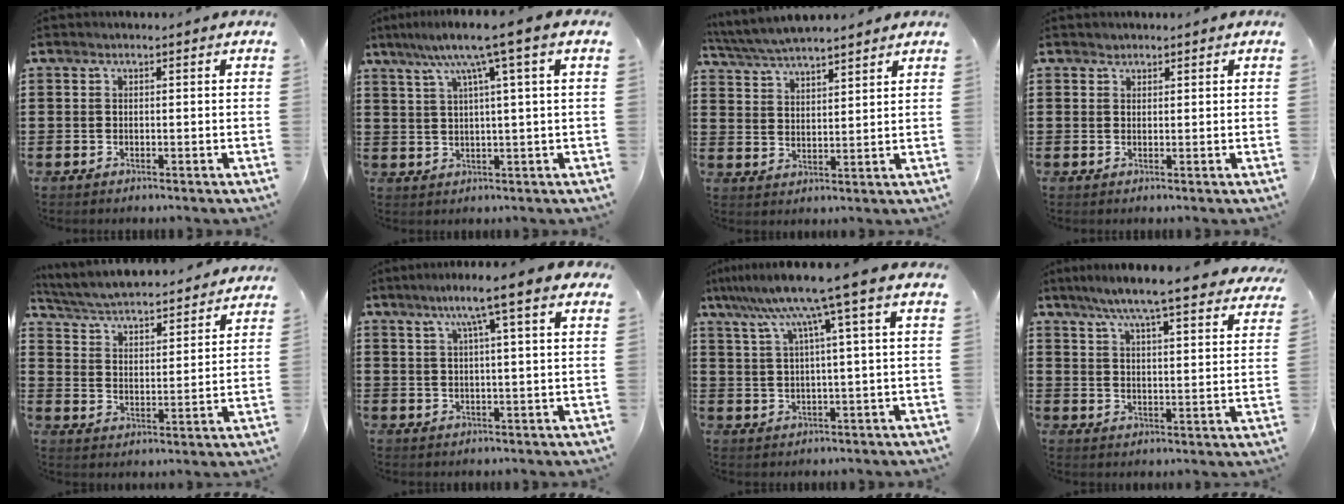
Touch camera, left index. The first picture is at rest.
{"total": 7.7, "force": [3.5, -0.7, 6.8], "torque": [-0.141, -0.005, 0.053]}
{"total": 5.0, "force": [4.8, 0.4, 1.4], "torque": [-0.046, -0.016, 0.086]}
{"total": 0.8, "force": [0.7, 0.4, 0.0], "torque": [-0.002, 0.001, 0.015]}
{"total": 4.3, "force": [4.2, -0.2, 1.0], "torque": [-0.042, -0.036, 0.064]}
{"total": 6.7, "force": [3.8, -0.3, 5.5], "torque": [-0.118, 0.000, 0.060]}
{"total": 8.9, "force": [5.1, -1.1, 7.2], "torque": [-0.154, -0.019, 0.082]}
{"total": 7.5, "force": [6.6, -0.1, 3.7], "torque": [-0.094, -0.031, 0.113]}